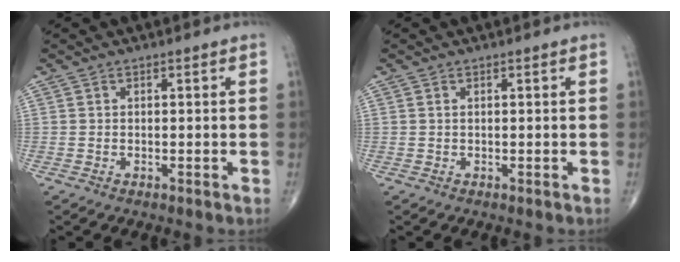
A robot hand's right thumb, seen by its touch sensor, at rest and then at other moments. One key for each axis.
{"total": 0.0}